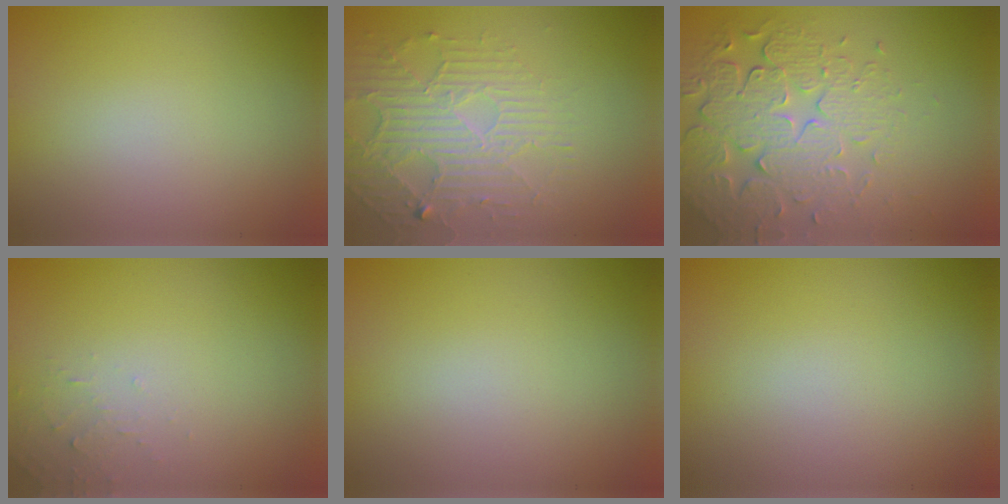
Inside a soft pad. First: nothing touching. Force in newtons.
{"total": 4.7, "press": 3.4, "slide": 3.3}
{"total": 6.9, "press": 5.2, "slide": 4.6}
{"total": 0.9, "press": 0.9, "slide": 0.1}
{"total": 0.0}
{"total": 0.0}